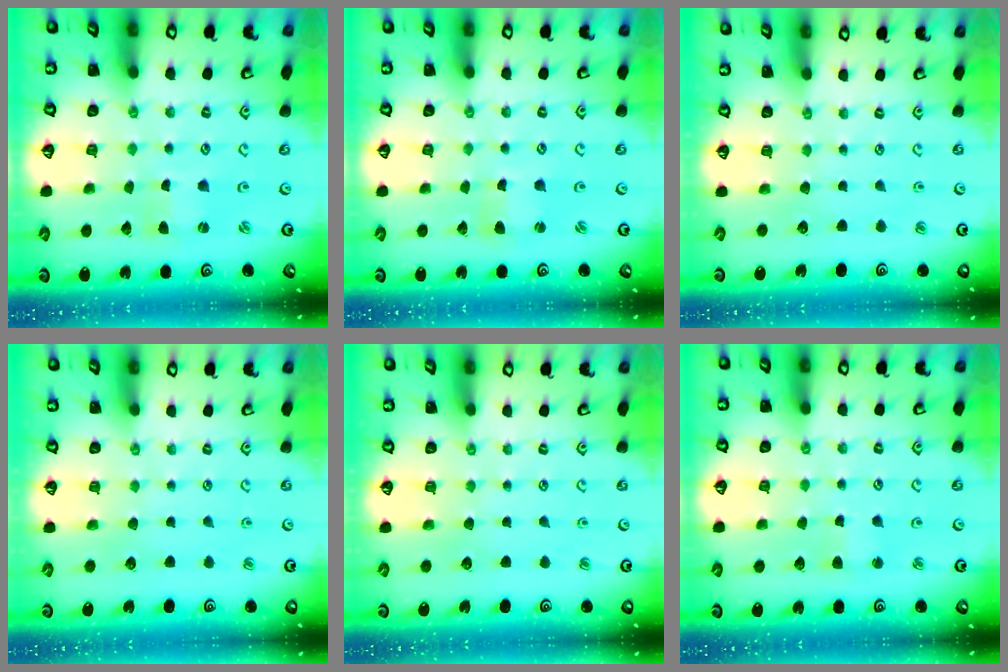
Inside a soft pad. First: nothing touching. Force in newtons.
{"total": 1.7, "press": 1.7, "slide": 0.4}
{"total": 0.0}
{"total": 0.0}
{"total": 0.0}
{"total": 2.7, "press": 2.7, "slide": 0.3}